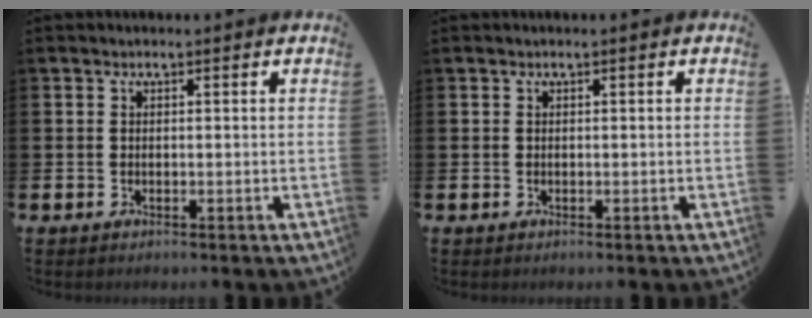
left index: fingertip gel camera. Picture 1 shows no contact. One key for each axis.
{"total": 0.0}